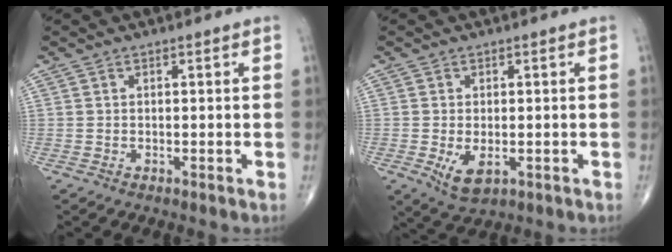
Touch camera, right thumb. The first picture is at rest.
{"total": 4.8, "force": [-1.2, 2.6, 3.9], "torque": [-0.068, -0.011, -0.011]}